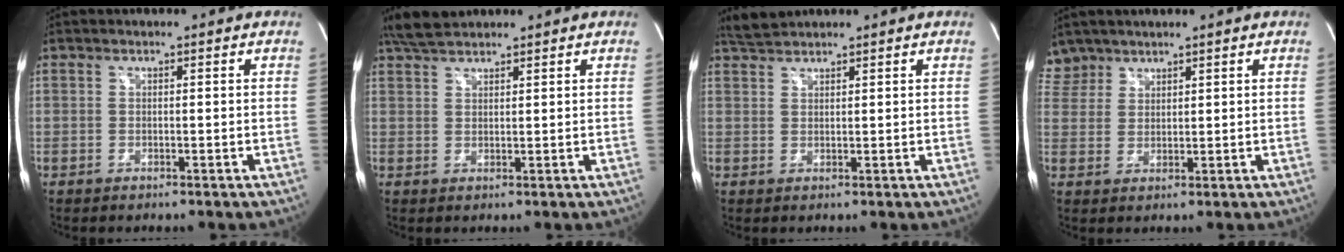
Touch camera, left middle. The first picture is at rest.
{"total": 4.5, "force": [4.0, 1.0, 1.7], "torque": [-0.046, 0.018, 0.079]}
{"total": 2.5, "force": [2.5, 0.0, 0.3], "torque": [-0.016, 0.013, 0.054]}
{"total": 4.2, "force": [3.6, 2.1, -0.5], "torque": [0.015, 0.009, 0.074]}